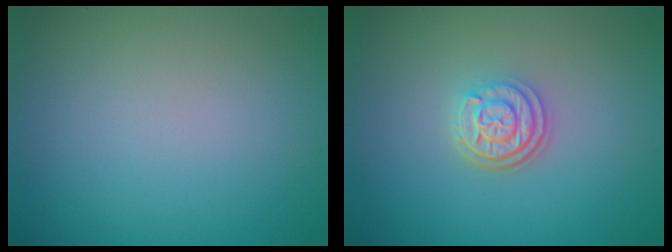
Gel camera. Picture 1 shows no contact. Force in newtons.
{"total": 3.0, "press": 2.4, "slide": 1.7}